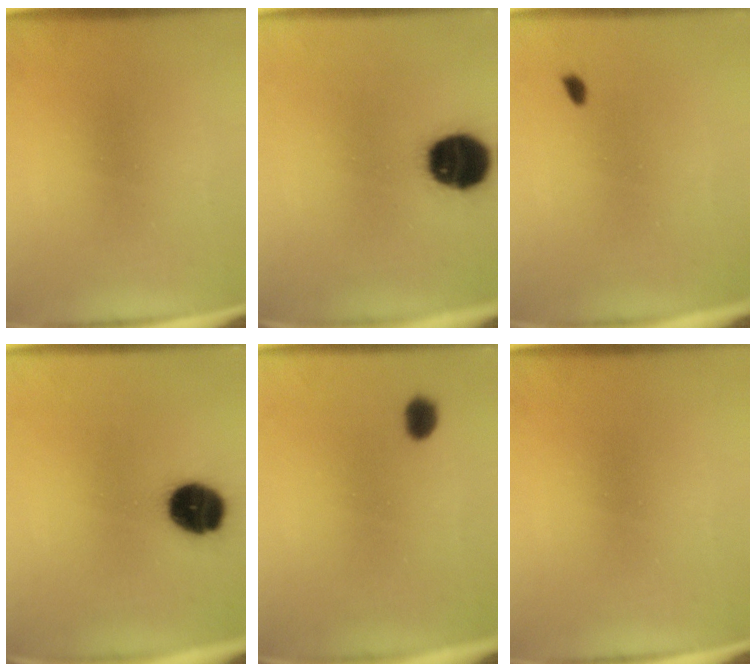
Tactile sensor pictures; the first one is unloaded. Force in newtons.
{"total": 15.5}
{"total": 0.9}
{"total": 12.4}
{"total": 2.7}
{"total": 0.0}